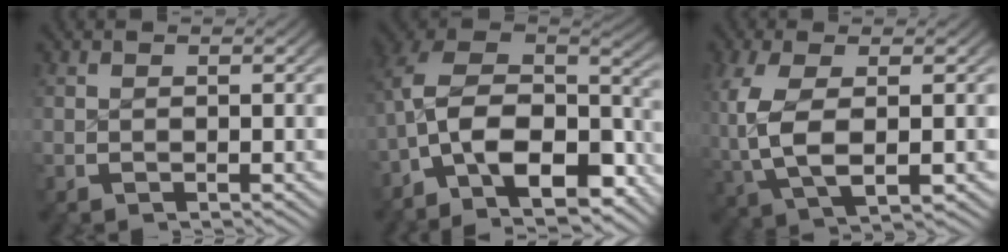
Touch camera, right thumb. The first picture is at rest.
{"total": 15.9, "force": [-3.4, 11.1, 10.8], "torque": [-0.247, -0.059, -0.043]}
{"total": 7.1, "force": [0.0, 3.9, 6.0], "torque": [-0.157, -0.018, 0.020]}